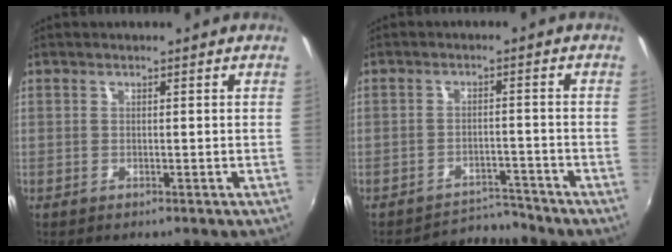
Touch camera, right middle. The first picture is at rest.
{"total": 5.2, "force": [-5.1, 0.1, -1.1], "torque": [0.005, 0.011, -0.082]}